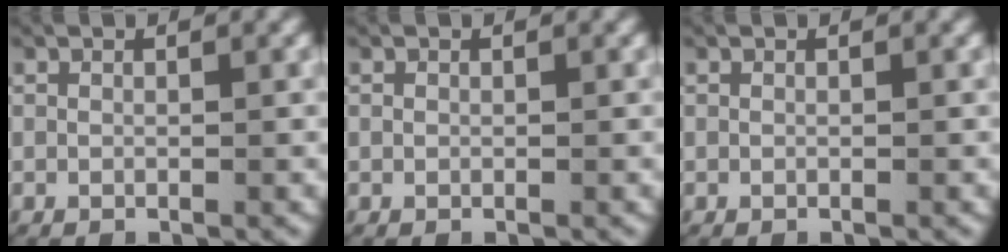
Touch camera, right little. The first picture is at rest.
{"total": 0.0}
{"total": 0.0}